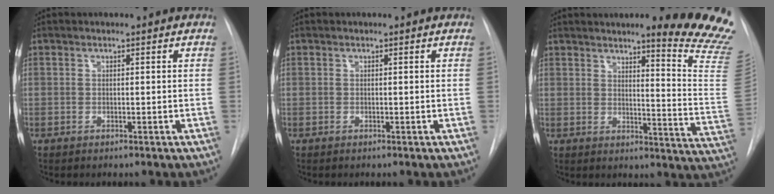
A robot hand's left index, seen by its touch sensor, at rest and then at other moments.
{"total": 0.0}
{"total": 17.2, "force": [14.9, -0.2, 8.6], "torque": [-0.097, -0.122, 0.157]}